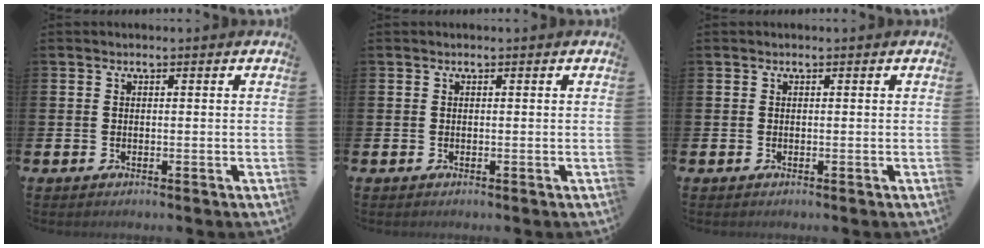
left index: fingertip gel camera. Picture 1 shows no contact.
{"total": 0.0}
{"total": 0.0}